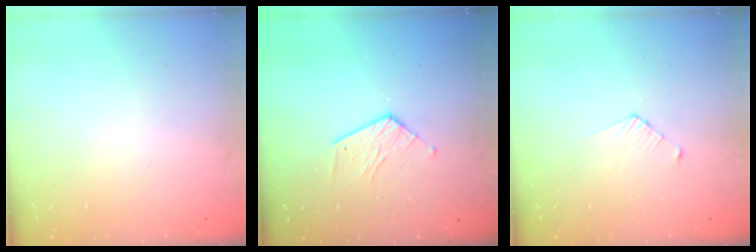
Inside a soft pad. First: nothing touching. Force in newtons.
{"total": 7.3, "press": 7.3, "slide": 0.3}
{"total": 2.8, "press": 2.8, "slide": 0.2}